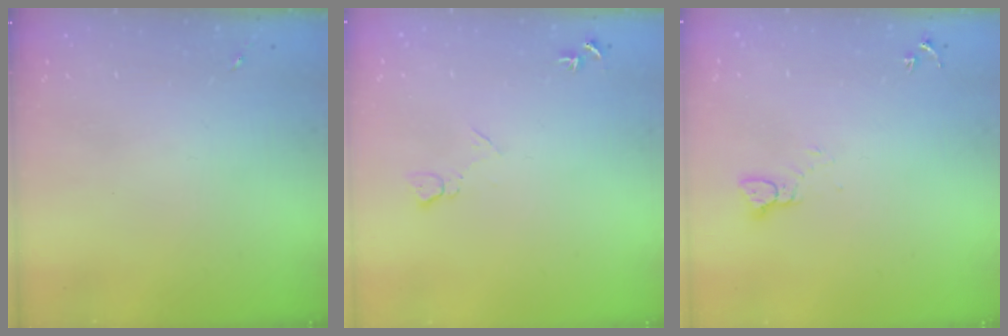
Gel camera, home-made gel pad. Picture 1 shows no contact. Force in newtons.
{"total": 7.4, "press": 7.3, "slide": 0.9}
{"total": 2.6, "press": 2.6, "slide": 0.1}